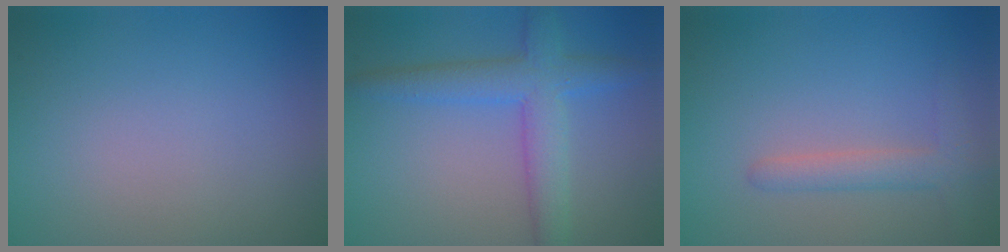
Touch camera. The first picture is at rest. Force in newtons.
{"total": 4.8, "press": 4.8, "slide": 0.1}
{"total": 2.4, "press": 2.4, "slide": 0.3}